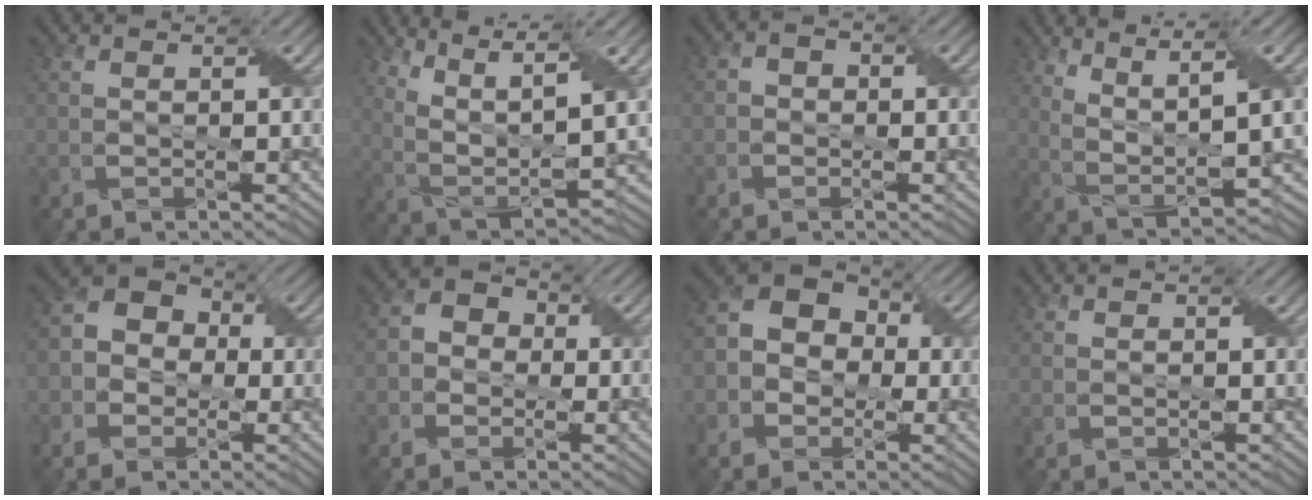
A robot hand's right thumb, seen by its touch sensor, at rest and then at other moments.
{"total": 11.1, "force": [5.9, 3.1, 9.0], "torque": [-0.201, 0.004, 0.115]}
{"total": 1.8, "force": [-0.4, 1.6, 0.6], "torque": [-0.007, 0.005, -0.011]}
{"total": 10.0, "force": [5.5, 2.2, 8.1], "torque": [-0.171, 0.012, 0.104]}
{"total": 6.0, "force": [-1.1, 5.1, 2.8], "torque": [-0.055, 0.007, -0.036]}
{"total": 3.8, "force": [-1.0, 3.4, 1.4], "torque": [-0.028, 0.009, -0.026]}
{"total": 8.2, "force": [-1.1, 6.8, 4.4], "torque": [-0.083, 0.003, -0.037]}
{"total": 0.0}